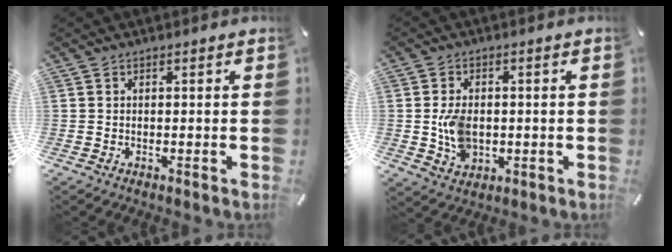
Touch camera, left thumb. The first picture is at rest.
{"total": 7.3, "force": [-0.5, 5.3, 5.0], "torque": [-0.100, -0.005, -0.011]}